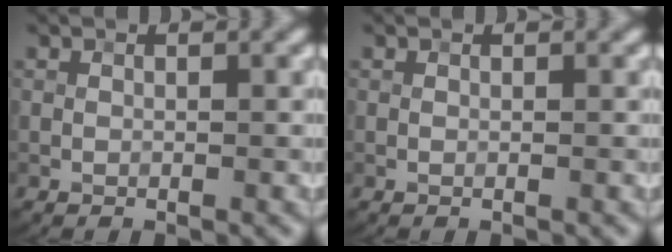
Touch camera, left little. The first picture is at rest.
{"total": 0.0}